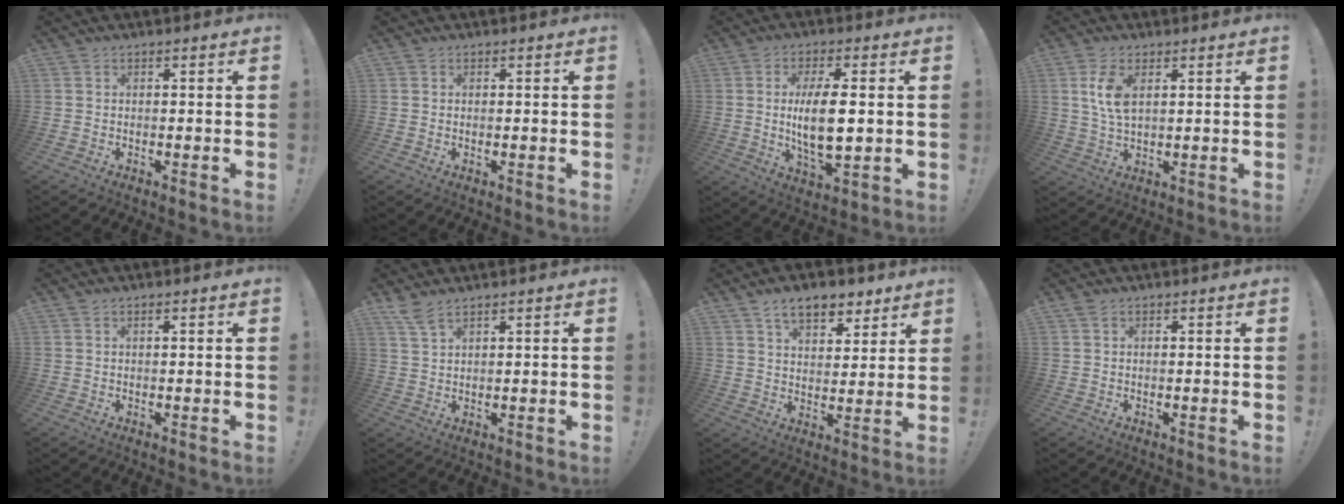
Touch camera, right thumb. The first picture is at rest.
{"total": 0.0}
{"total": 12.1, "force": [0.6, 4.6, 11.2], "torque": [-0.212, -0.018, 0.001]}
{"total": 7.4, "force": [2.6, 3.9, 5.8], "torque": [-0.112, -0.010, 0.042]}
{"total": 0.6, "force": [0.2, -0.1, 0.6], "torque": [-0.009, 0.000, 0.003]}
{"total": 4.3, "force": [3.4, 0.8, 2.5], "torque": [-0.056, -0.015, 0.063]}
{"total": 10.3, "force": [6.8, 5.5, 5.5], "torque": [-0.076, -0.029, 0.124]}
{"total": 0.7, "force": [0.5, 0.2, 0.5], "torque": [-0.009, -0.001, 0.009]}